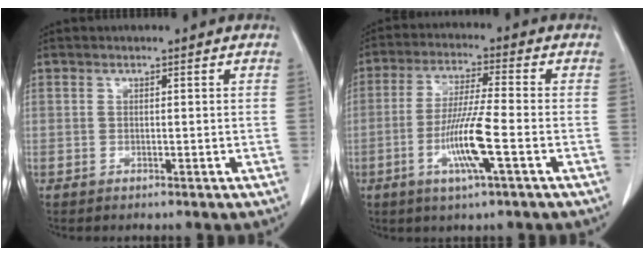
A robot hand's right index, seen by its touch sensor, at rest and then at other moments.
{"total": 9.2, "force": [-3.1, -0.3, 8.6], "torque": [-0.169, -0.011, -0.063]}